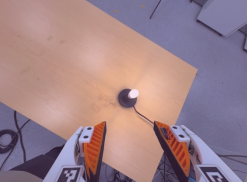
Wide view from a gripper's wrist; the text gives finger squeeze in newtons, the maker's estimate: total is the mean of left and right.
{"total": 0.0}